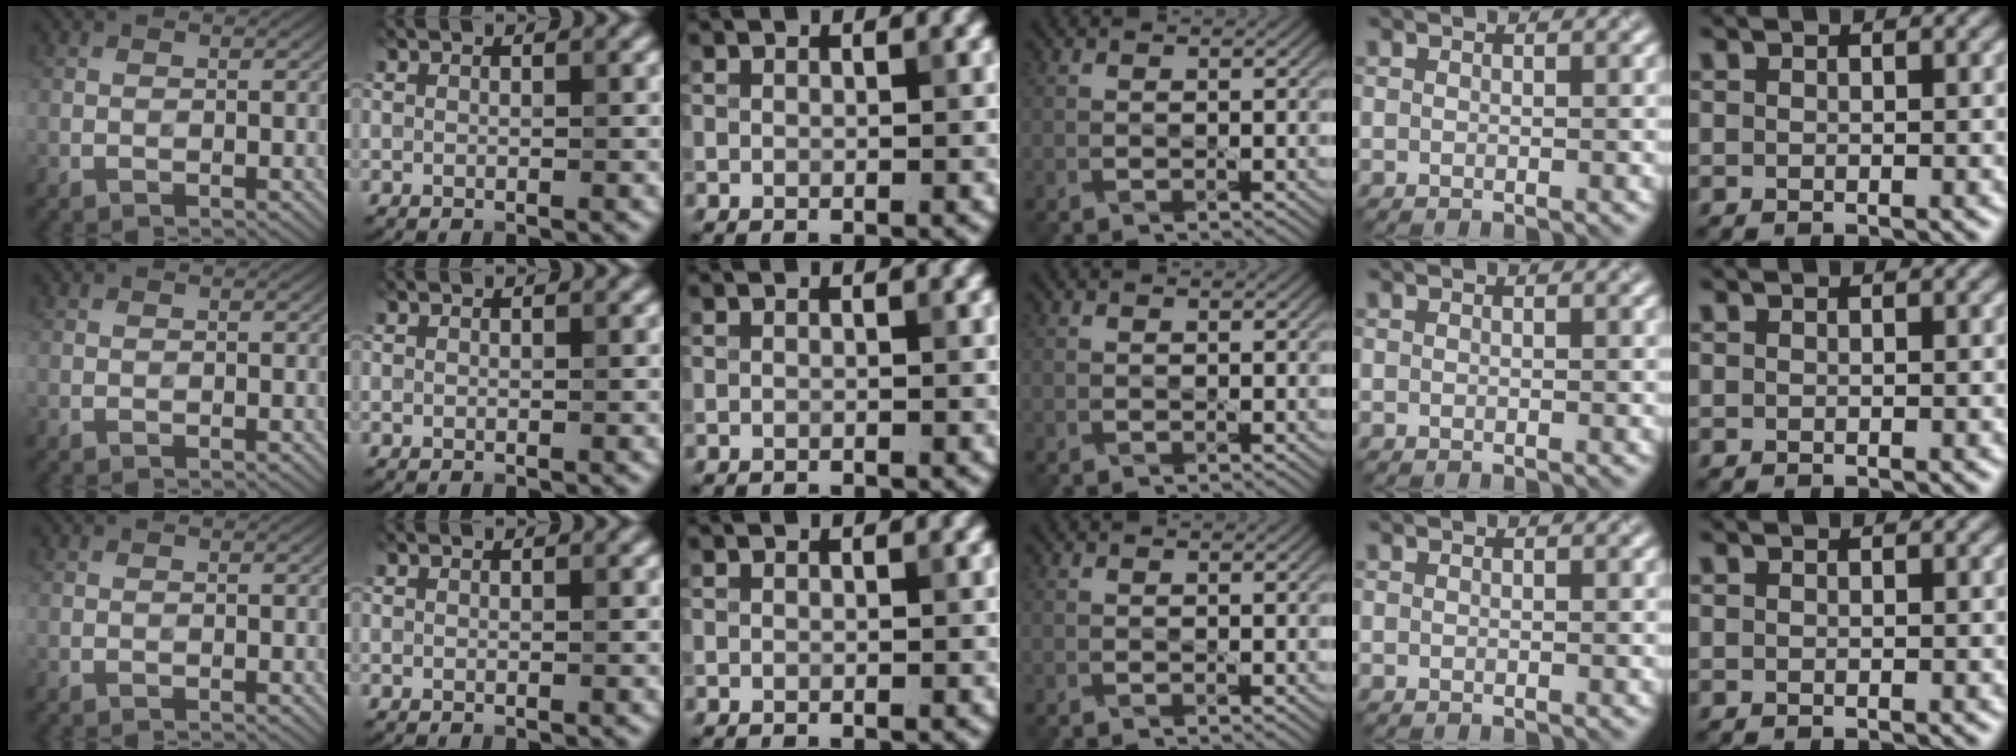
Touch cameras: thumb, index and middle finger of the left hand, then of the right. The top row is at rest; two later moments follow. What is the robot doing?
{"motion": "pour", "object": "pitcher"}